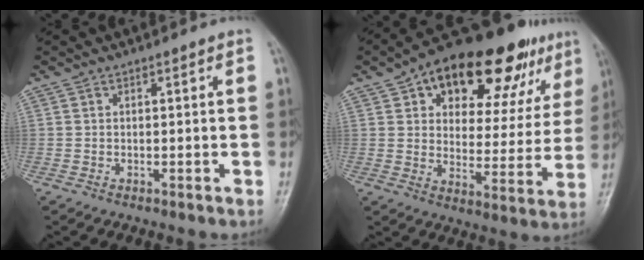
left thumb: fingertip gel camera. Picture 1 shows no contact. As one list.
[{"total": 25.1, "force": [14.0, 12.0, 17.0], "torque": [-0.196, -0.002, 0.204]}]